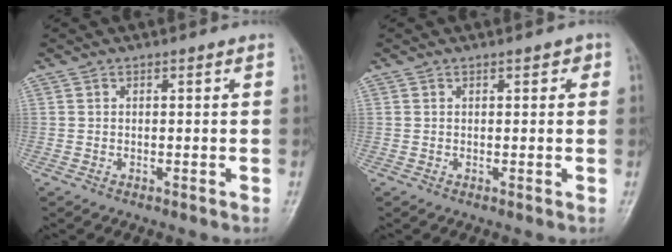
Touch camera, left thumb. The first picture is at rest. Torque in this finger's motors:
{"motor_torque": [-0.13, 0.06, -0.34, -0.12, 0.04]}